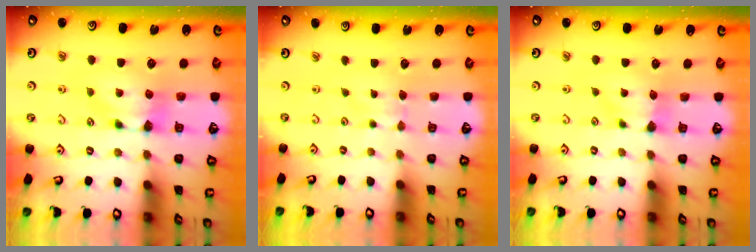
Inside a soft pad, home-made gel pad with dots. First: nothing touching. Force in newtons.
{"total": 2.8, "press": 2.8, "slide": 0.4}
{"total": 0.9, "press": 0.8, "slide": 0.5}